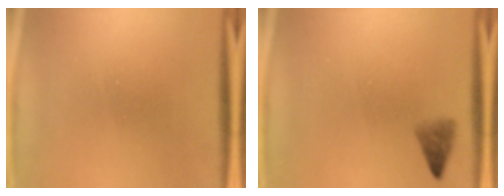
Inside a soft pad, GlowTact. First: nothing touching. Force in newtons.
{"total": 1.0}